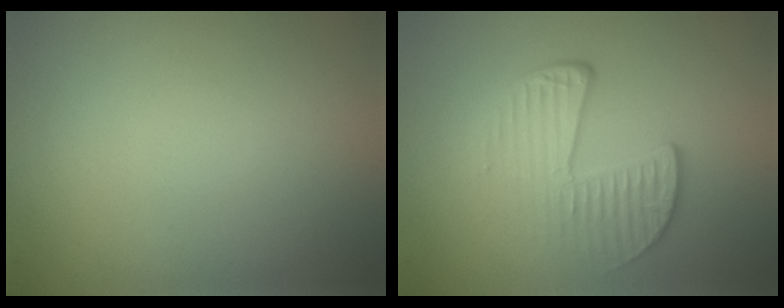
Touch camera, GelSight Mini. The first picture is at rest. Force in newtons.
{"total": 3.5, "press": 2.9, "slide": 2.0}